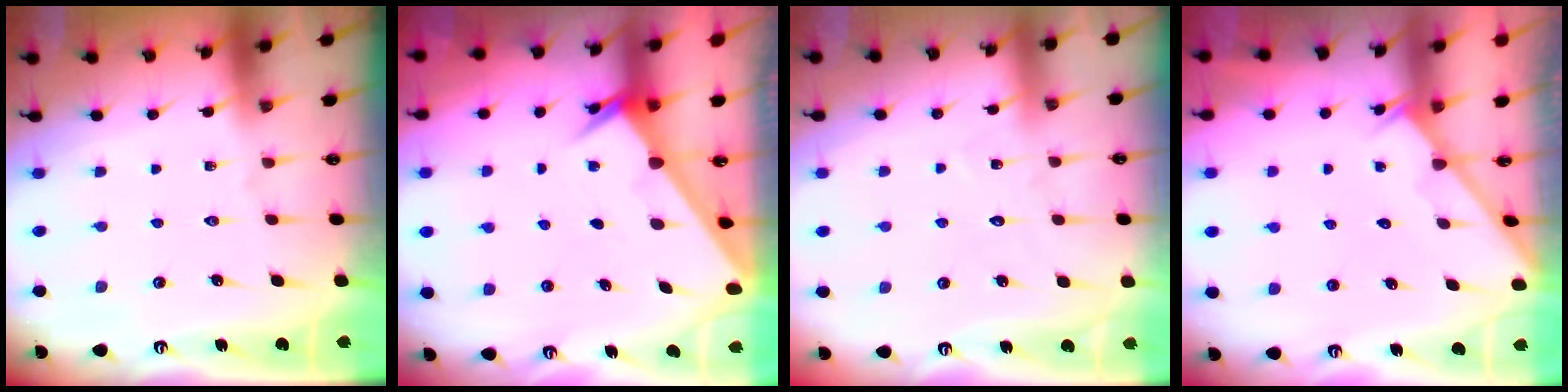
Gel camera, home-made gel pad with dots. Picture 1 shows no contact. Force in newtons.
{"total": 2.0, "press": 2.0, "slide": 0.1}
{"total": 6.1, "press": 6.1, "slide": 0.4}
{"total": 2.0, "press": 2.0, "slide": 0.1}